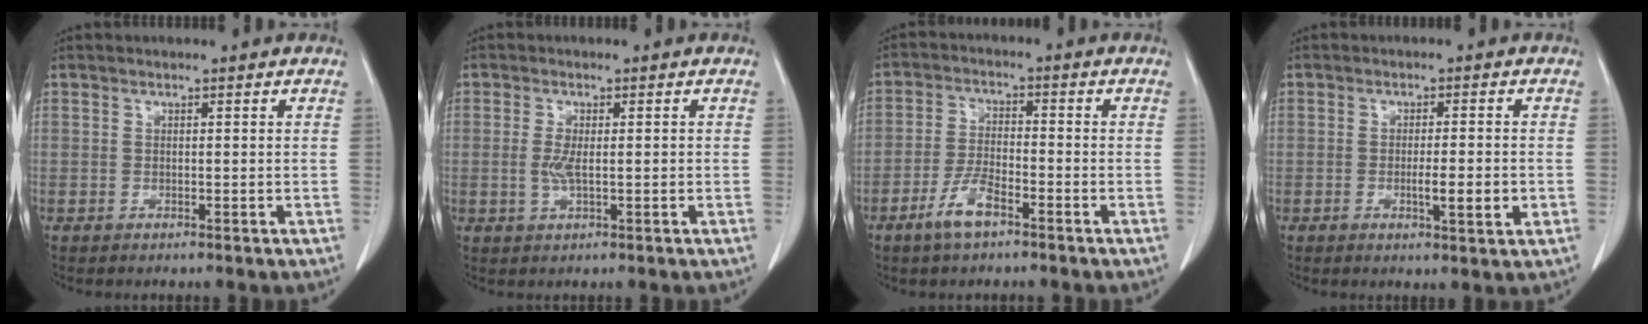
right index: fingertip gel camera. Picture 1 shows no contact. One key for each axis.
{"total": 3.1, "fx": -0.2, "fy": 1.0, "fz": 3.0, "tx": -0.065, "ty": -0.002, "tz": -0.003}
{"total": 5.7, "fx": -3.7, "fy": 1.6, "fz": 4.1, "tx": -0.087, "ty": -0.001, "tz": -0.070}
{"total": 4.7, "fx": -1.1, "fy": 0.5, "fz": 4.5, "tx": -0.072, "ty": -0.004, "tz": -0.012}